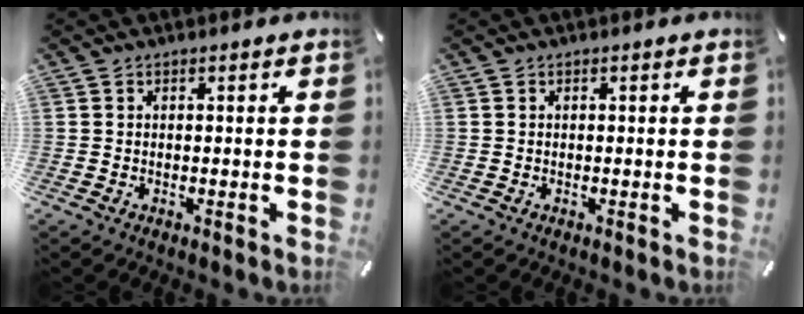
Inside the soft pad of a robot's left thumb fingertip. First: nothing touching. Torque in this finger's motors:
{"motor_torque": [-0.01, -0.01, 0.00, 0.00, 0.00]}